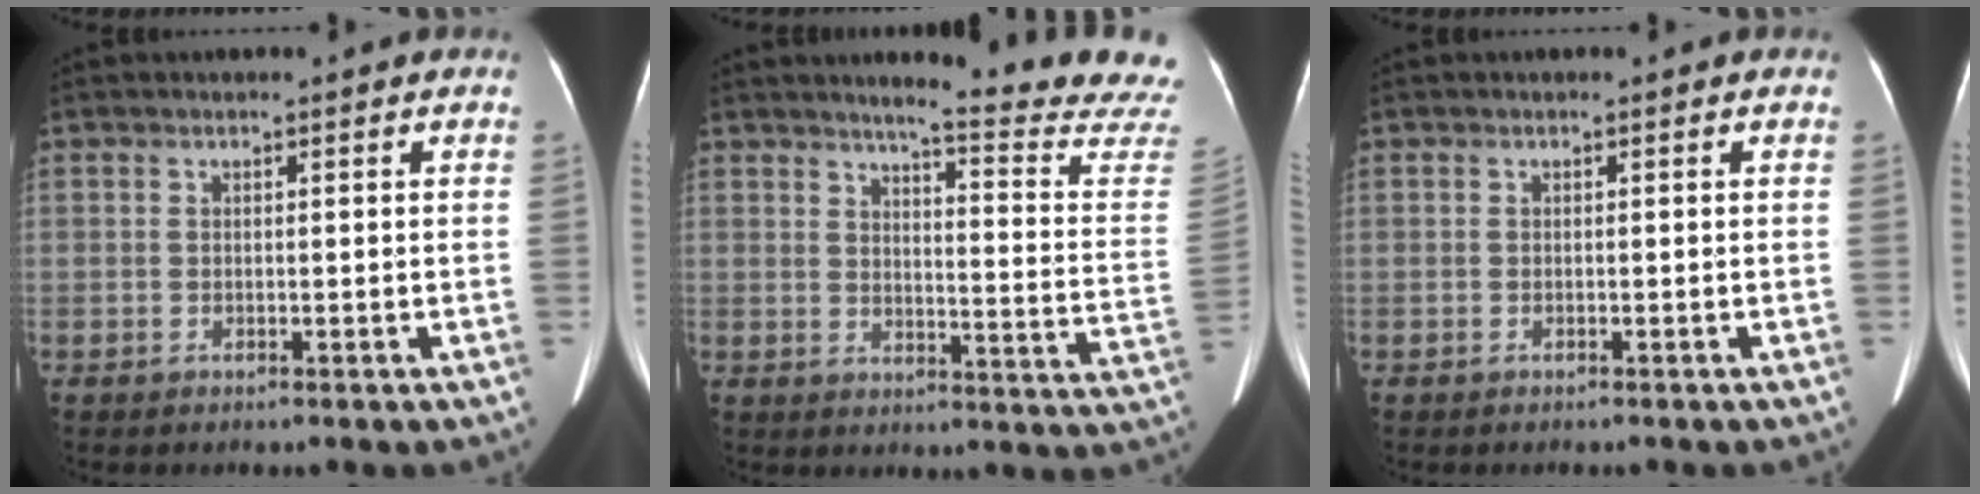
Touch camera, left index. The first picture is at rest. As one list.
[{"total": 17.3, "force": [16.2, -1.5, 5.9], "torque": [-0.079, -0.128, 0.179]}, {"total": 0.9, "force": [-0.9, 0.2, 0.3], "torque": [-0.003, -0.002, -0.010]}]